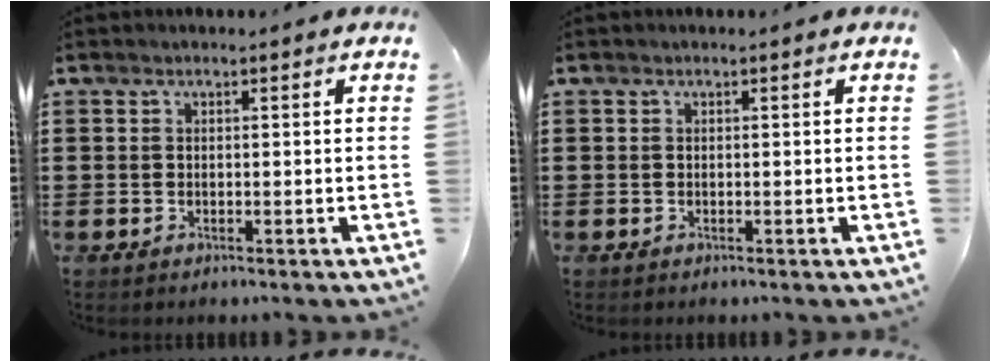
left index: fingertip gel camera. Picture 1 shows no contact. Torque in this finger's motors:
{"motor_torque": [0.08, -0.02, -0.08, -0.01]}